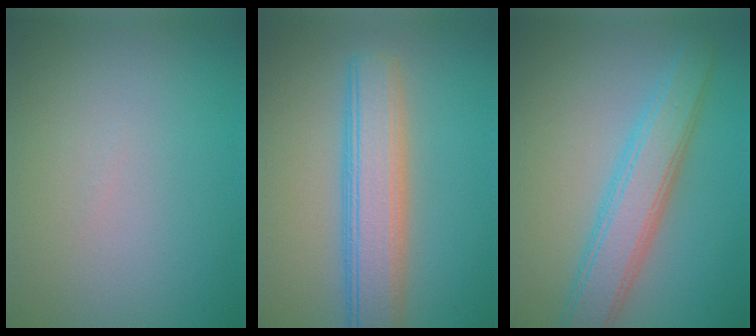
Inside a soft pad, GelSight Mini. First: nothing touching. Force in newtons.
{"total": 6.1, "press": 6.1, "slide": 0.2}
{"total": 5.2, "press": 5.2, "slide": 0.1}